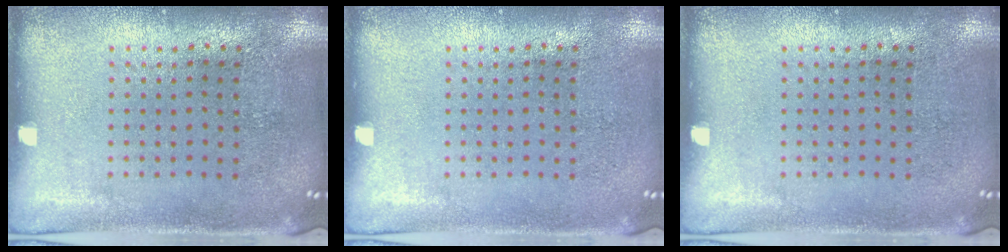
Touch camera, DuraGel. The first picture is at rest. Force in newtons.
{"total": 0.0}
{"total": 0.0}